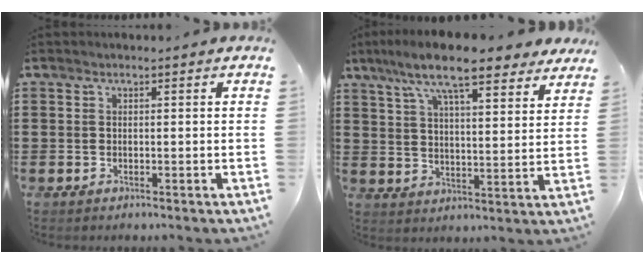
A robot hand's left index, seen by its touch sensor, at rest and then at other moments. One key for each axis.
{"total": 10.8, "fx": 8.4, "fy": 1.9, "fz": 6.4, "tx": -0.147, "ty": -0.027, "tz": 0.144}